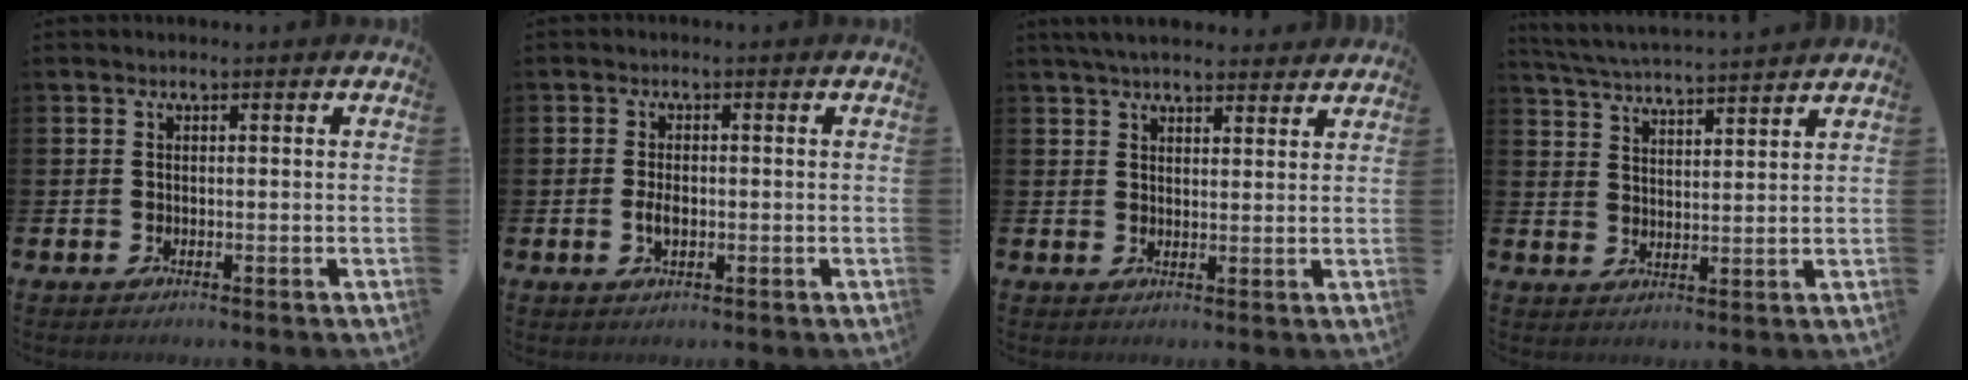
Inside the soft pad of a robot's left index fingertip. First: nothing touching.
{"total": 2.3, "force": [-0.4, 1.2, 1.9], "torque": [-0.032, 0.001, -0.008]}
{"total": 4.4, "force": [4.1, 1.0, 1.1], "torque": [-0.027, -0.012, 0.076]}
{"total": 5.0, "force": [5.0, -0.2, 0.7], "torque": [-0.035, -0.033, 0.088]}